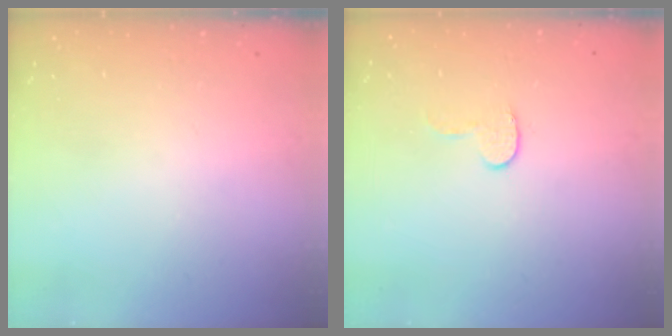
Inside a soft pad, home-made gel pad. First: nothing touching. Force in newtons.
{"total": 5.6, "press": 5.6, "slide": 0.5}